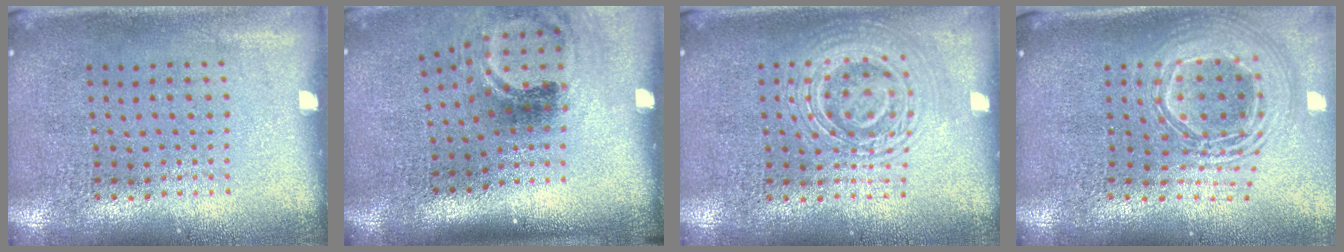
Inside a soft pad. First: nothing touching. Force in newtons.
{"total": 2.0, "press": 1.3, "slide": 1.5}
{"total": 2.1, "press": 2.1, "slide": 0.4}
{"total": 2.6, "press": 1.9, "slide": 1.8}